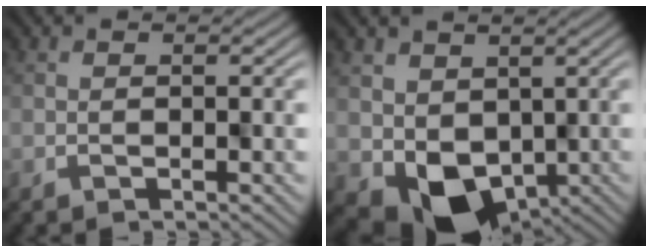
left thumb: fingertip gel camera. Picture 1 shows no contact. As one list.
[{"total": 8.5, "force": [-0.4, 7.1, 4.8], "torque": [-0.080, -0.045, 0.013]}]